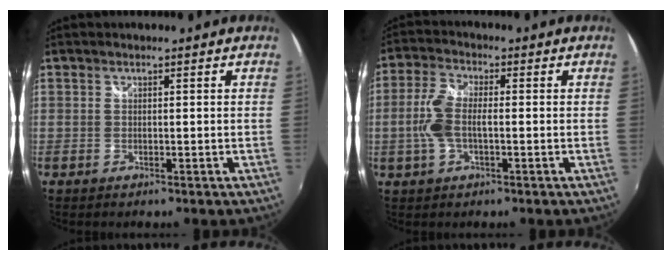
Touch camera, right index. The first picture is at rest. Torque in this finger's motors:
{"motor_torque": [0.89, -0.17, 0.46, 0.14]}